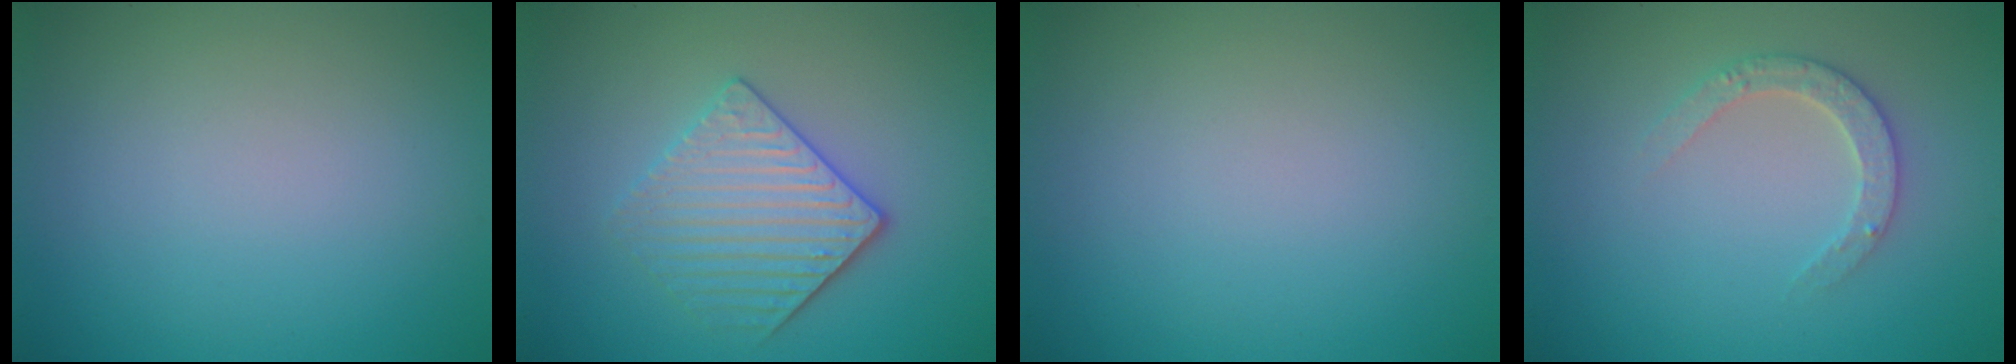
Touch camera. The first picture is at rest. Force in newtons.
{"total": 3.6, "press": 3.3, "slide": 1.4}
{"total": 0.0}
{"total": 2.4, "press": 2.3, "slide": 0.5}